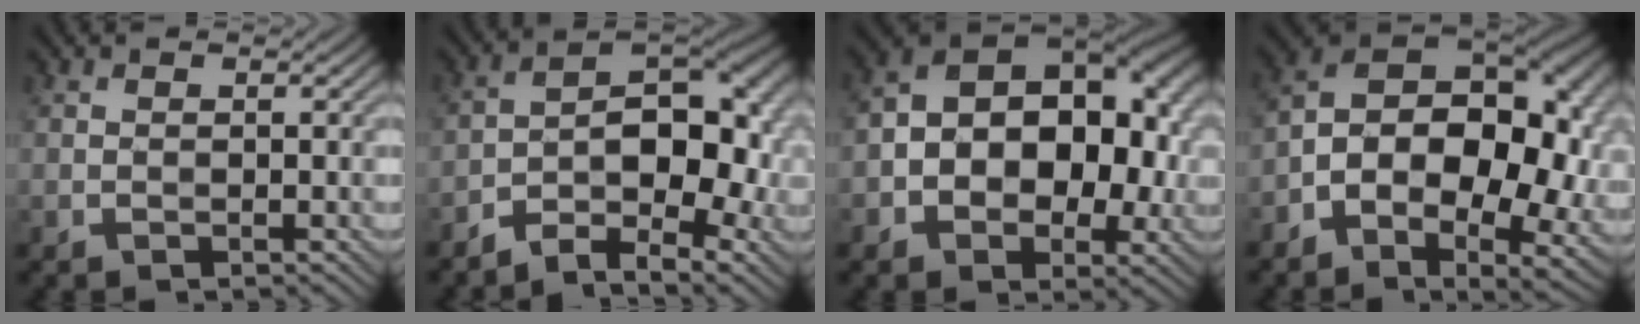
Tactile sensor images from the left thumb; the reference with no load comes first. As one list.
[{"total": 11.0, "force": [-4.9, 5.1, 8.4], "torque": [-0.119, -0.001, -0.086]}, {"total": 13.8, "force": [-0.1, 9.4, 10.2], "torque": [-0.149, 0.006, -0.008]}, {"total": 17.0, "force": [-2.7, 10.4, 13.2], "torque": [-0.217, -0.004, -0.029]}]